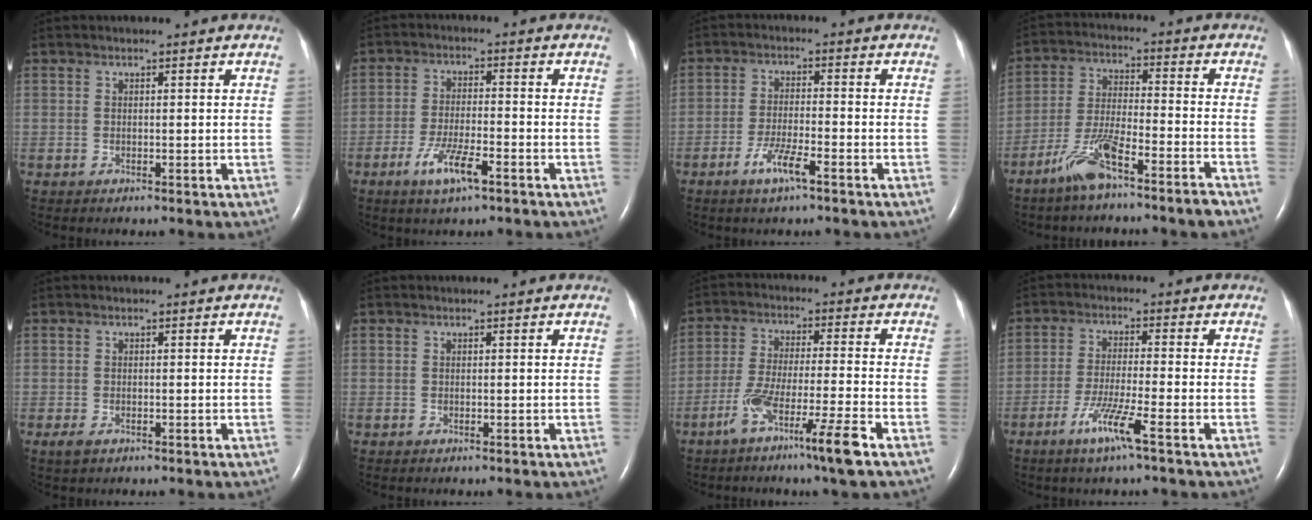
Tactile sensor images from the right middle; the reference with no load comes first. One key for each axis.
{"total": 6.2, "fx": -3.5, "fy": 1.0, "fz": 5.0, "tx": -0.104, "ty": -0.007, "tz": -0.062}
{"total": 4.9, "fx": -3.0, "fy": 0.5, "fz": 3.9, "tx": -0.081, "ty": -0.005, "tz": -0.057}
{"total": 8.4, "fx": -6.0, "fy": 0.9, "fz": 5.9, "tx": -0.126, "ty": -0.004, "tz": -0.116}
{"total": 1.5, "fx": -0.8, "fy": 0.7, "fz": 1.0, "tx": -0.023, "ty": -0.002, "tz": -0.011}
{"total": 0.0}
{"total": 9.9, "fx": -5.9, "fy": -0.8, "fz": 7.9, "tx": -0.148, "ty": -0.018, "tz": -0.110}
{"total": 6.3, "fx": -3.6, "fy": -0.6, "fz": 5.2, "tx": -0.105, "ty": -0.014, "tz": -0.071}